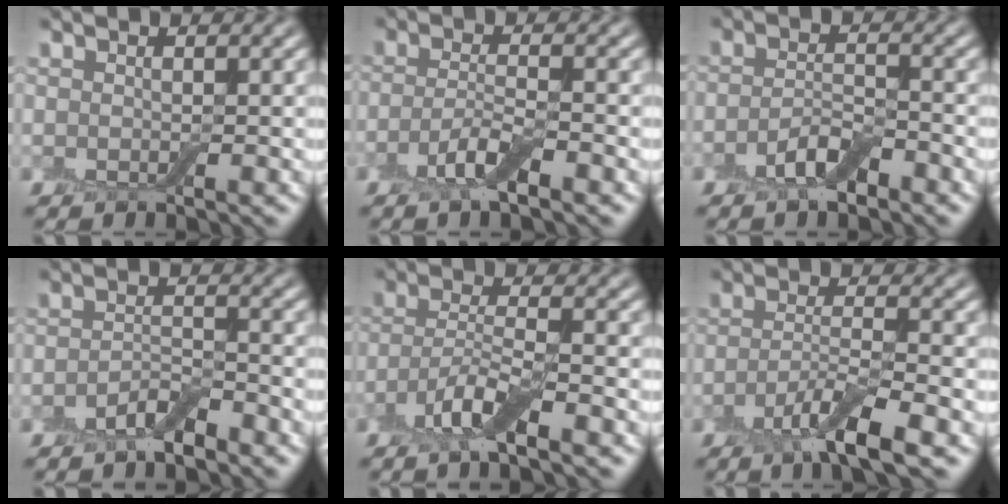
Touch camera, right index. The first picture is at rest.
{"total": 3.1, "force": [-1.7, 0.7, 2.5], "torque": [-0.052, 0.000, -0.041]}
{"total": 2.9, "force": [-1.8, 1.1, 2.0], "torque": [-0.040, 0.006, -0.039]}
{"total": 2.5, "force": [-1.8, 0.7, 1.5], "torque": [-0.029, 0.005, -0.037]}
{"total": 3.9, "force": [-2.3, 0.7, 3.1], "torque": [-0.063, 0.001, -0.056]}
{"total": 4.7, "force": [-2.5, 0.9, 3.9], "torque": [-0.070, -0.004, -0.057]}